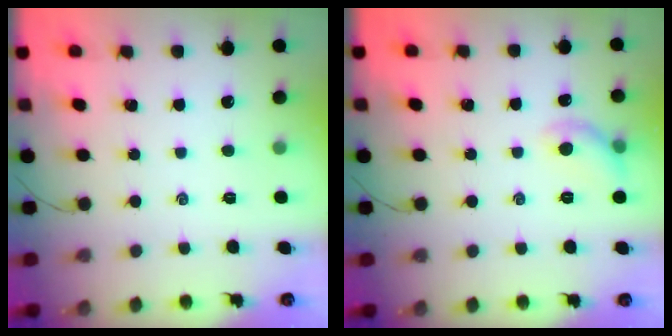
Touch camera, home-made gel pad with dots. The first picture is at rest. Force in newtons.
{"total": 6.9, "press": 6.8, "slide": 0.9}